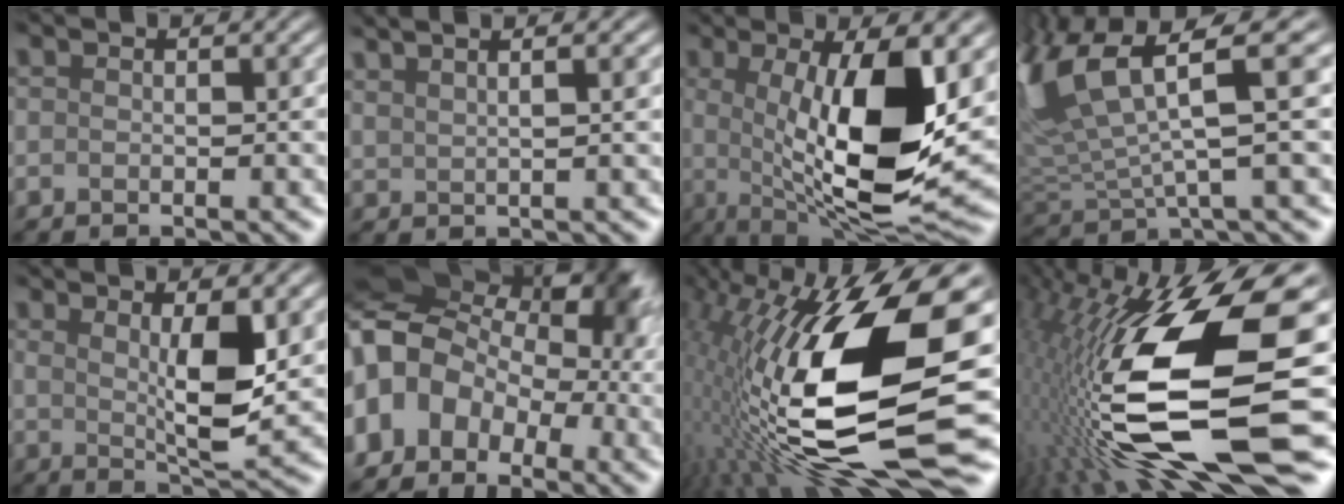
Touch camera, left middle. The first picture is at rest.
{"total": 4.2, "force": [3.0, 2.0, 2.2], "torque": [0.022, 0.024, 0.005]}
{"total": 10.0, "force": [1.7, 2.8, 9.5], "torque": [-0.154, -0.019, 0.034]}
{"total": 9.6, "force": [6.3, 2.1, 6.9], "torque": [-0.162, 0.009, 0.115]}
{"total": 3.4, "force": [1.9, 0.2, 2.8], "torque": [-0.057, -0.010, 0.034]}
{"total": 11.7, "force": [-1.5, 9.4, 6.8], "torque": [-0.146, -0.017, -0.024]}
{"total": 15.9, "force": [1.7, 5.5, 14.8], "torque": [-0.300, -0.005, 0.032]}
{"total": 16.1, "force": [0.3, 5.0, 15.3], "torque": [-0.311, -0.031, 0.010]}